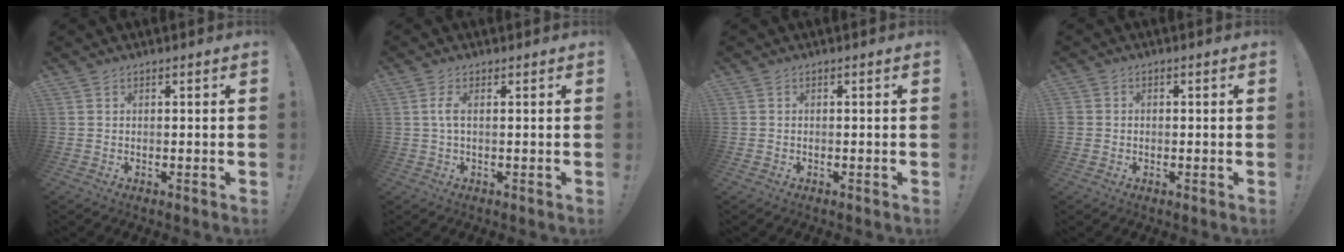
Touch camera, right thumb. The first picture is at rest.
{"total": 2.9, "force": [0.6, 0.8, 2.7], "torque": [-0.051, 0.000, 0.009]}
{"total": 0.0}
{"total": 1.8, "force": [-0.4, 1.6, 0.8], "torque": [-0.014, 0.006, -0.005]}